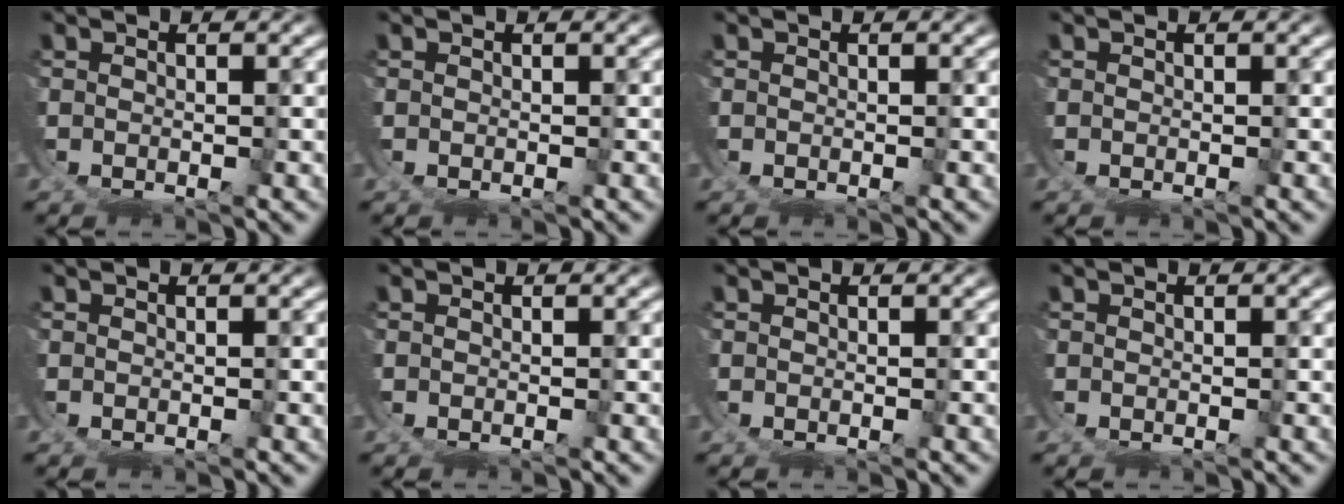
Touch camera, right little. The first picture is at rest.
{"total": 0.0}
{"total": 0.0}
{"total": 0.0}
{"total": 0.0}
{"total": 0.0}
{"total": 0.0}
{"total": 0.0}